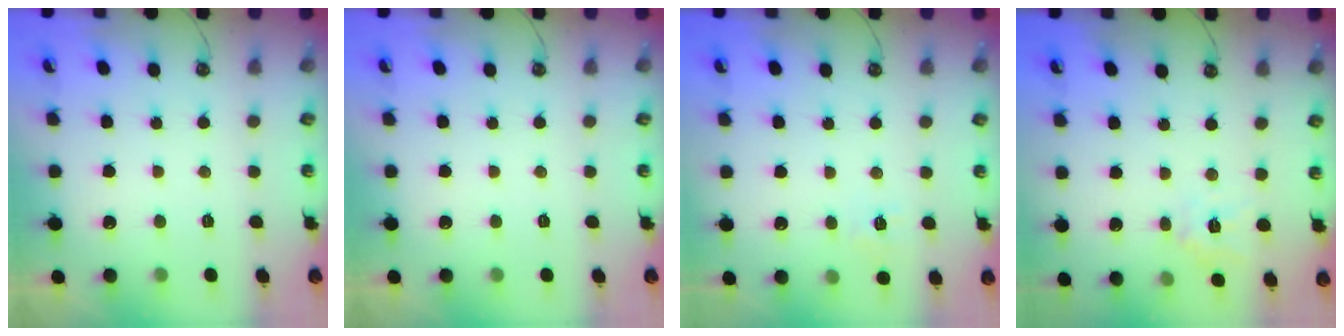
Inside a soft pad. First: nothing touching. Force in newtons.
{"total": 0.0}
{"total": 7.2, "press": 7.1, "slide": 1.3}
{"total": 9.0, "press": 9.0, "slide": 0.5}